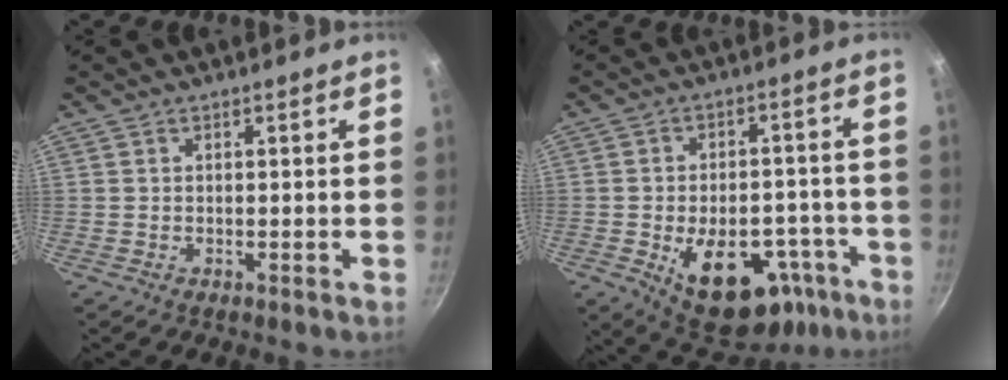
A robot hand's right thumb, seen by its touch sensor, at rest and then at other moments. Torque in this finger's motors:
{"motor_torque": [-0.15, 0.96, 0.72, 0.56, 0.35]}